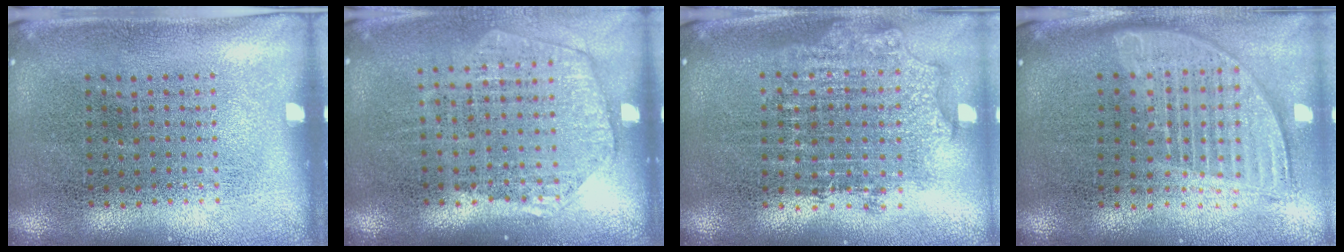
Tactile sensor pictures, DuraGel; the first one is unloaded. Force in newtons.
{"total": 1.8, "press": 1.7, "slide": 0.8}
{"total": 1.8, "press": 1.4, "slide": 1.1}
{"total": 1.8, "press": 1.5, "slide": 1.0}